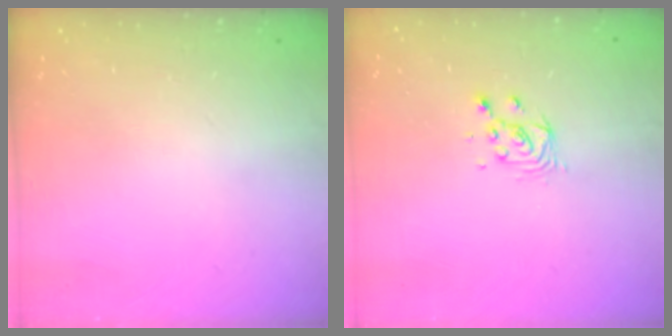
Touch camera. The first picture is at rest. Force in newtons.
{"total": 3.9, "press": 3.9, "slide": 0.3}